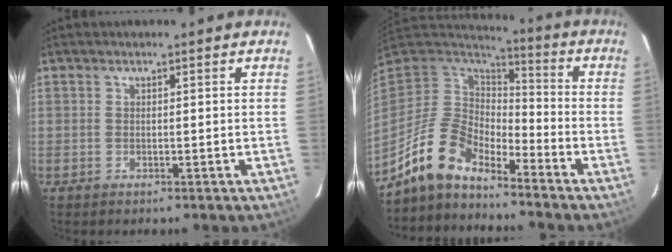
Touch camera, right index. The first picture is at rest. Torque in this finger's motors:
{"motor_torque": [1.01, -1.13, 0.12, -0.04]}